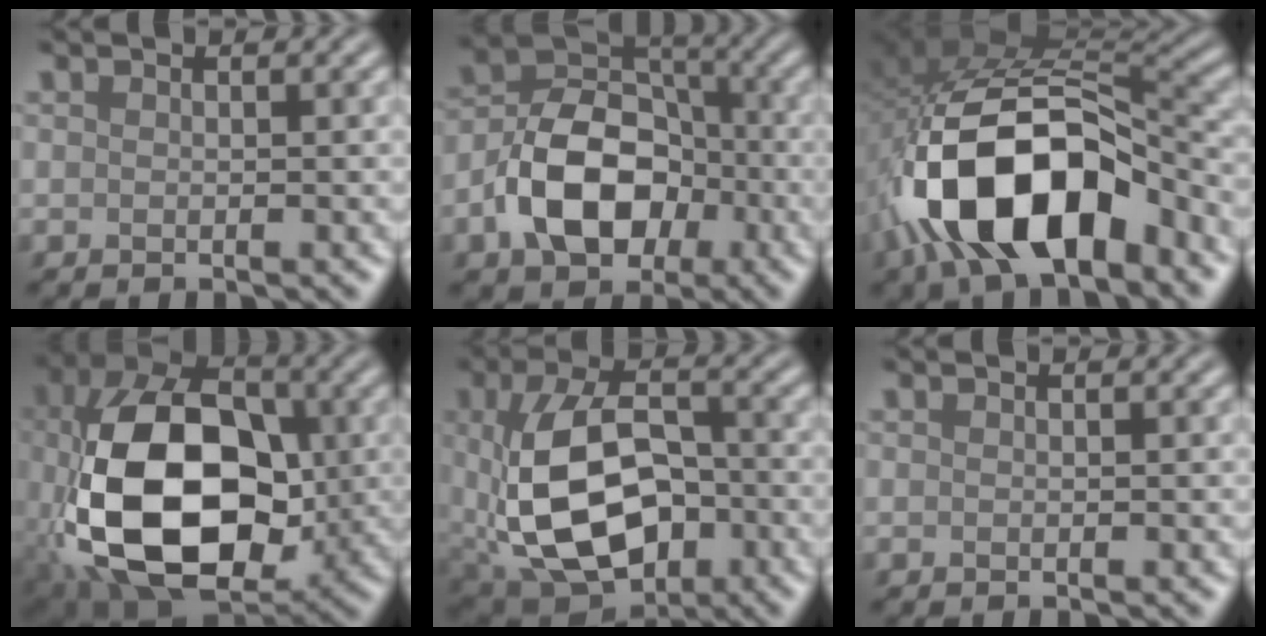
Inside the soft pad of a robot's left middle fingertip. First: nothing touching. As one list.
[{"total": 8.8, "force": [-2.9, 6.0, 5.8], "torque": [-0.103, 0.010, -0.063]}, {"total": 13.7, "force": [-5.3, 7.4, 10.2], "torque": [-0.184, 0.000, -0.086]}, {"total": 15.8, "force": [-2.2, 9.9, 12.1], "torque": [-0.230, -0.011, -0.040]}, {"total": 11.9, "force": [-1.5, 7.2, 9.3], "torque": [-0.186, -0.020, -0.017]}, {"total": 0.0}]